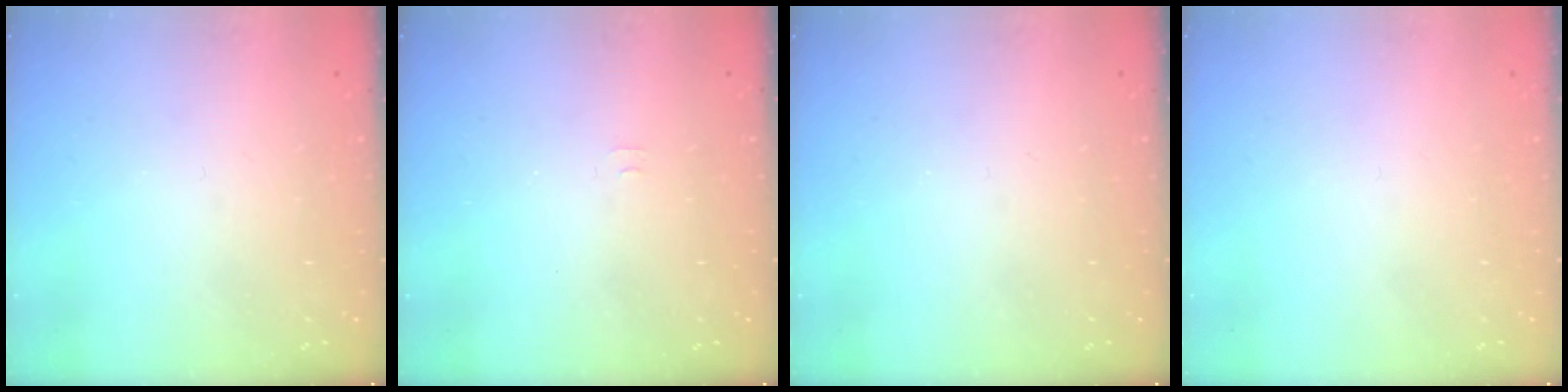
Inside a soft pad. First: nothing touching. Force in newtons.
{"total": 3.2, "press": 3.1, "slide": 0.4}
{"total": 0.0}
{"total": 1.6, "press": 1.6, "slide": 0.1}